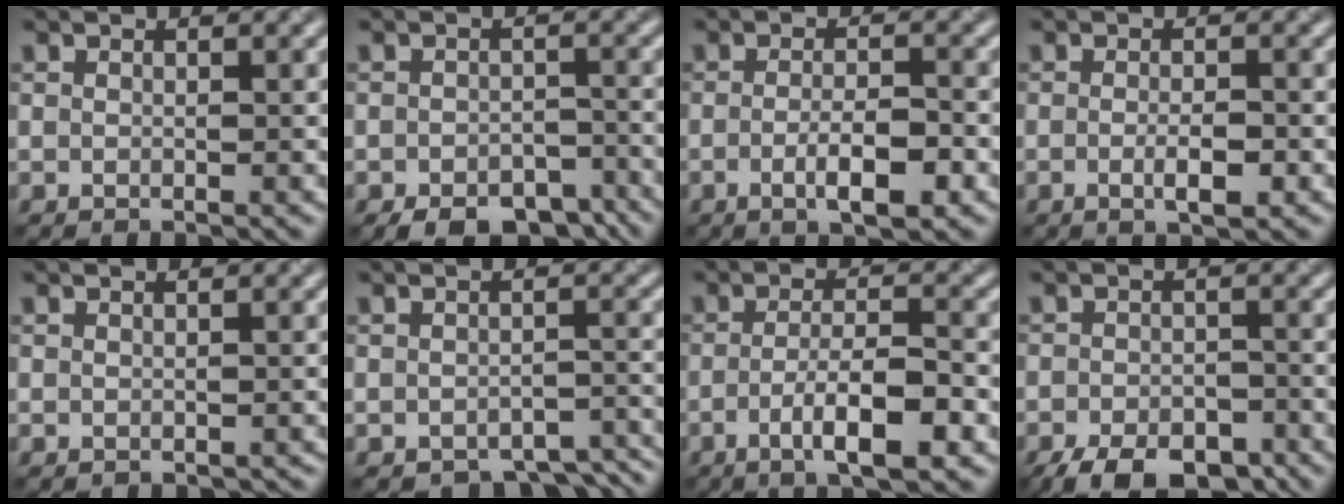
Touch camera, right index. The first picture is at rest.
{"total": 6.1, "force": [-4.7, 2.7, 2.9], "torque": [-0.034, -0.013, -0.066]}
{"total": 3.7, "force": [-1.4, 0.8, 3.3], "torque": [-0.062, 0.000, -0.023]}
{"total": 2.2, "force": [-0.7, 0.4, 2.1], "torque": [-0.039, 0.000, -0.012]}
{"total": 0.0}
{"total": 5.0, "force": [-4.1, 2.1, 2.0], "torque": [-0.017, -0.016, -0.045]}
{"total": 5.4, "force": [-2.2, 1.0, 4.8], "torque": [-0.086, 0.006, -0.037]}
{"total": 7.1, "force": [-5.2, 2.9, 3.8], "torque": [-0.054, -0.013, -0.083]}